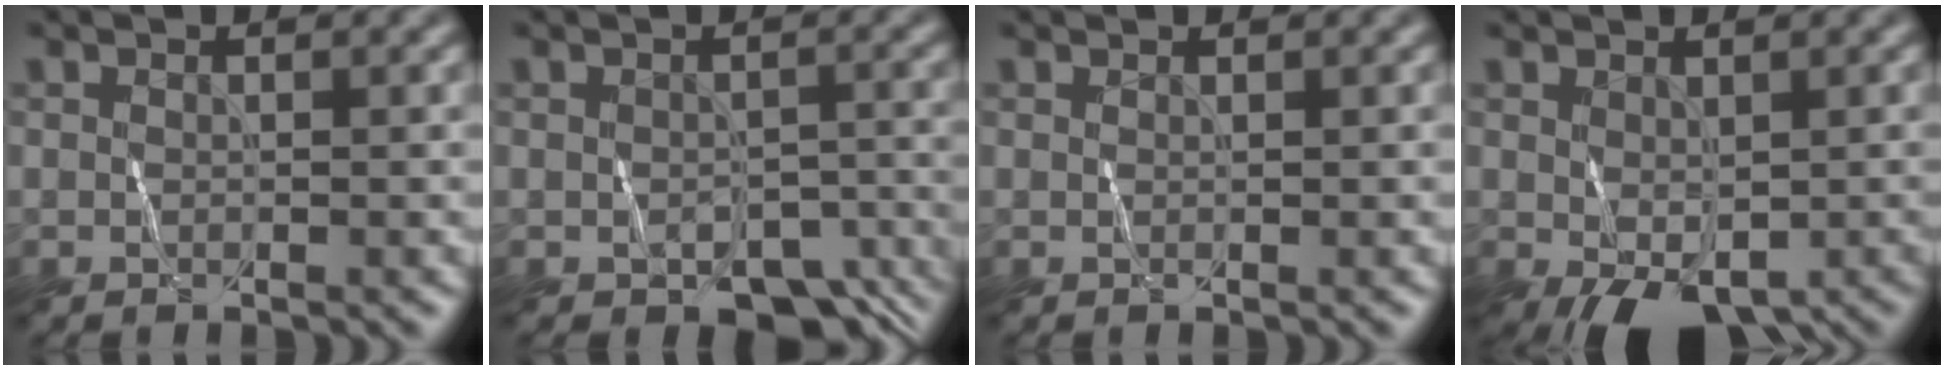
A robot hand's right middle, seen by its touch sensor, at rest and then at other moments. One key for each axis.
{"total": 5.5, "fx": -3.6, "fy": 2.9, "fz": 3.1, "tx": -0.040, "ty": -0.010, "tz": -0.046}
{"total": 0.8, "fx": 0.8, "fy": -0.1, "fz": 0.0, "tx": -0.007, "ty": 0.001, "tz": 0.009}
{"total": 5.0, "fx": -1.5, "fy": 2.9, "fz": 3.8, "tx": -0.076, "ty": -0.007, "tz": -0.017}